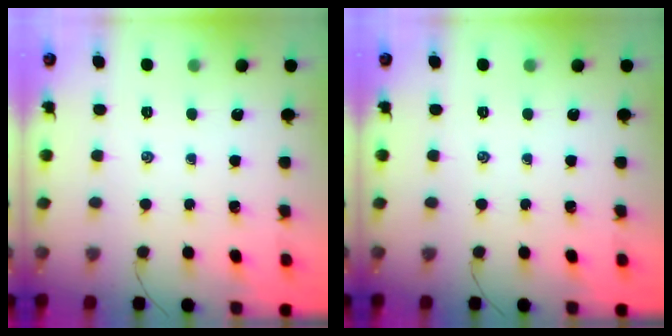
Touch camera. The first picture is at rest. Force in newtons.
{"total": 0.0}